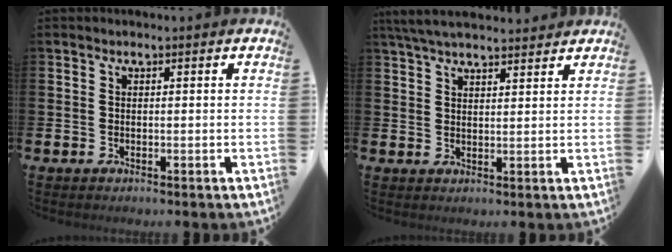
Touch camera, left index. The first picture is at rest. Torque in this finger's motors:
{"motor_torque": [0.99, -1.14, 0.47, 0.04]}